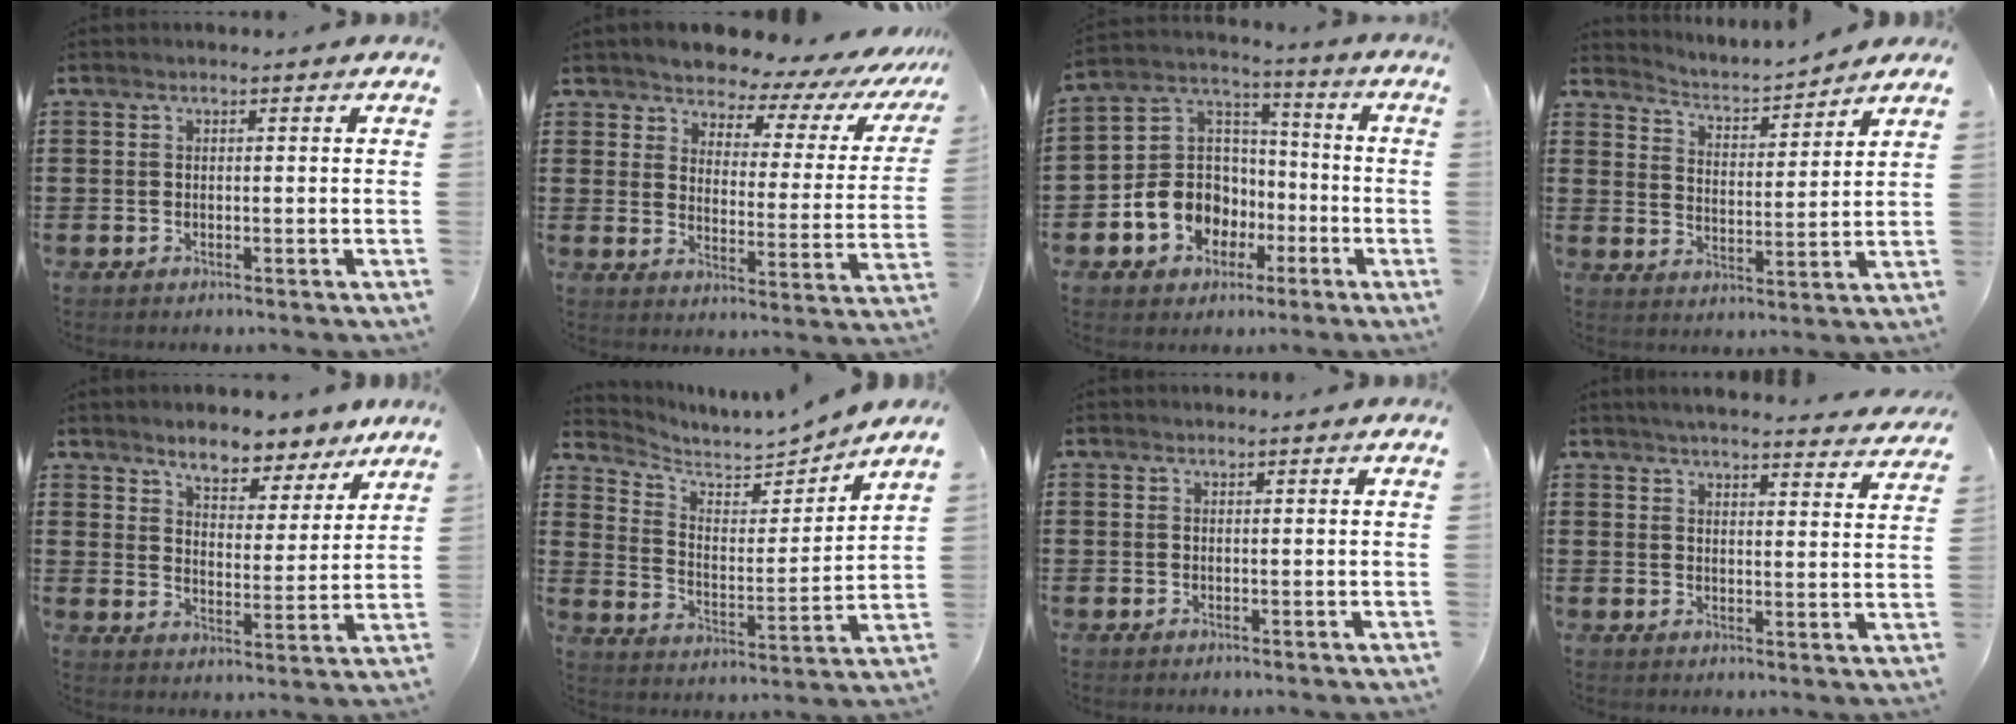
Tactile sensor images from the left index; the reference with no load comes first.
{"total": 4.6, "force": [4.1, 1.5, 1.3], "torque": [-0.046, -0.037, 0.063]}
{"total": 10.3, "force": [-4.3, 8.9, 2.9], "torque": [-0.099, 0.023, -0.078]}
{"total": 2.9, "force": [2.9, 0.4, 0.3], "torque": [-0.025, -0.026, 0.041]}
{"total": 6.6, "force": [5.9, 1.7, 2.4], "torque": [-0.054, -0.026, 0.103]}
{"total": 4.8, "force": [4.6, 1.2, 0.6], "torque": [-0.041, -0.036, 0.078]}
{"total": 0.0}
{"total": 3.9, "force": [3.8, -0.2, 1.0], "torque": [-0.035, -0.023, 0.065]}